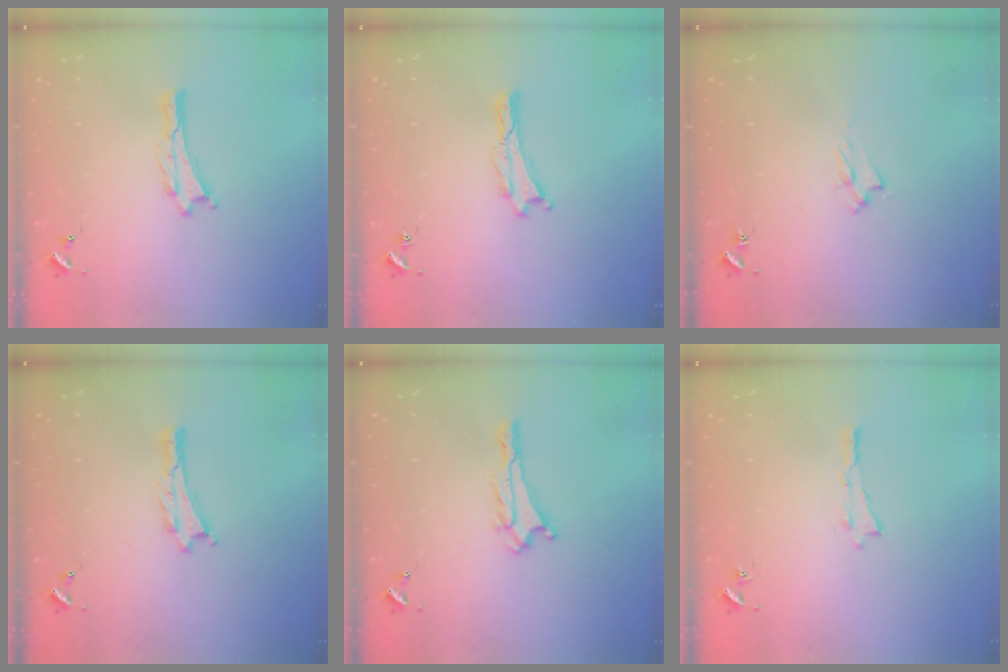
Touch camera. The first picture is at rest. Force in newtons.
{"total": 0.0}
{"total": 1.7, "press": 1.6, "slide": 0.3}
{"total": 0.0}
{"total": 0.6, "press": 0.6, "slide": 0.1}
{"total": 0.0}